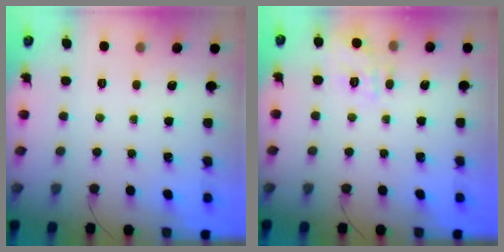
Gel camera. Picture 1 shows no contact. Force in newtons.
{"total": 12.4, "press": 12.4, "slide": 0.8}